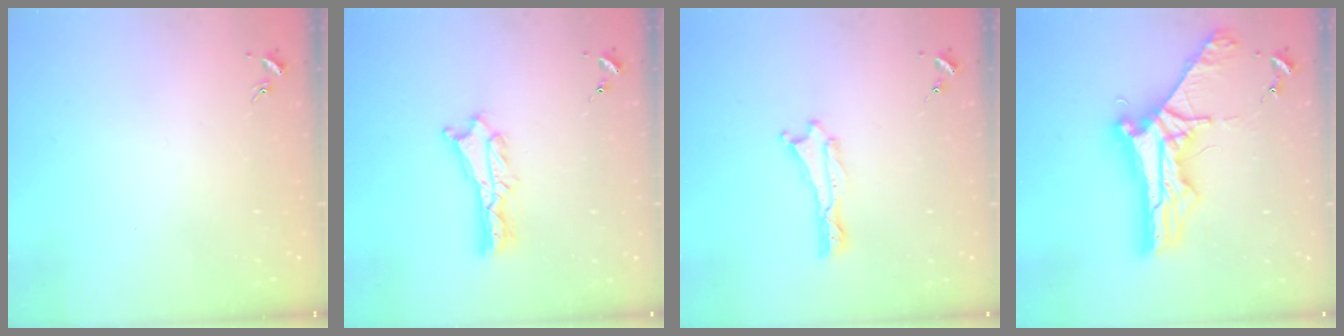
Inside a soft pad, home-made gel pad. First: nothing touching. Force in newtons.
{"total": 2.7, "press": 2.6, "slide": 0.3}
{"total": 0.0}
{"total": 10.7, "press": 10.7, "slide": 0.9}